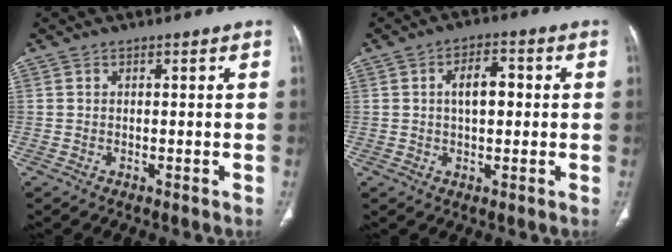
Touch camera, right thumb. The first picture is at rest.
{"total": 6.0, "force": [0.7, 3.3, 5.0], "torque": [-0.071, 0.012, 0.008]}